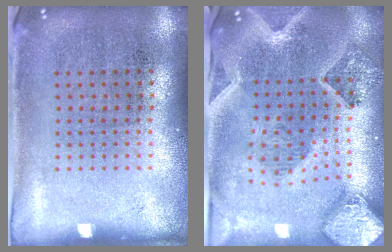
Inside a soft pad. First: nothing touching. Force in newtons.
{"total": 2.6, "press": 2.4, "slide": 1.1}